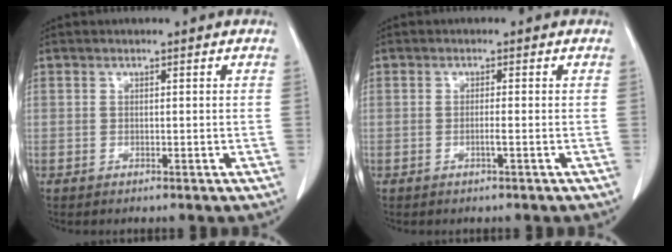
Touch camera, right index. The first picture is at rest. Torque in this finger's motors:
{"motor_torque": [-0.02, -0.05, -0.04, 0.00]}